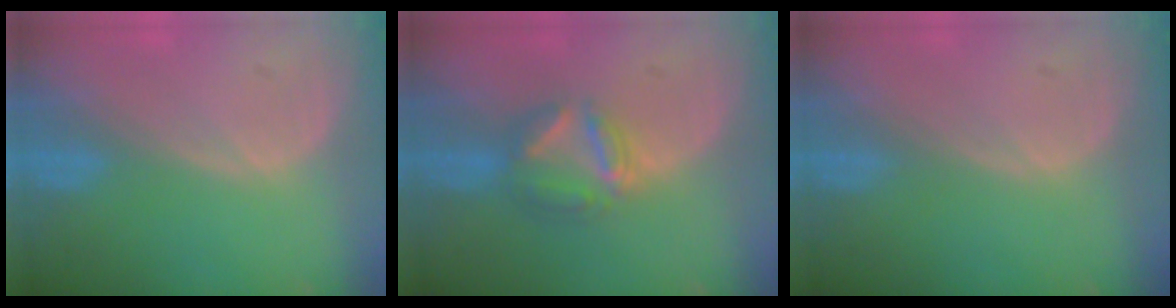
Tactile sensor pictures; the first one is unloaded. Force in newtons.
{"total": 6.2, "press": 5.5, "slide": 2.8}
{"total": 0.0}